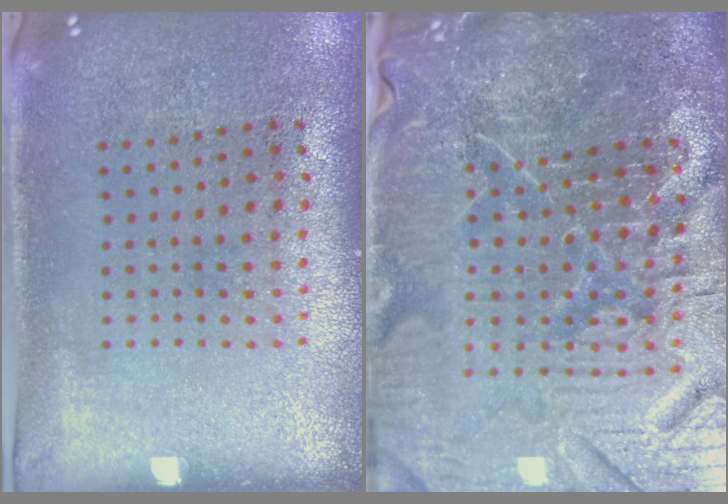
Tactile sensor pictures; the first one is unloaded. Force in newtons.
{"total": 7.1, "press": 6.3, "slide": 3.3}